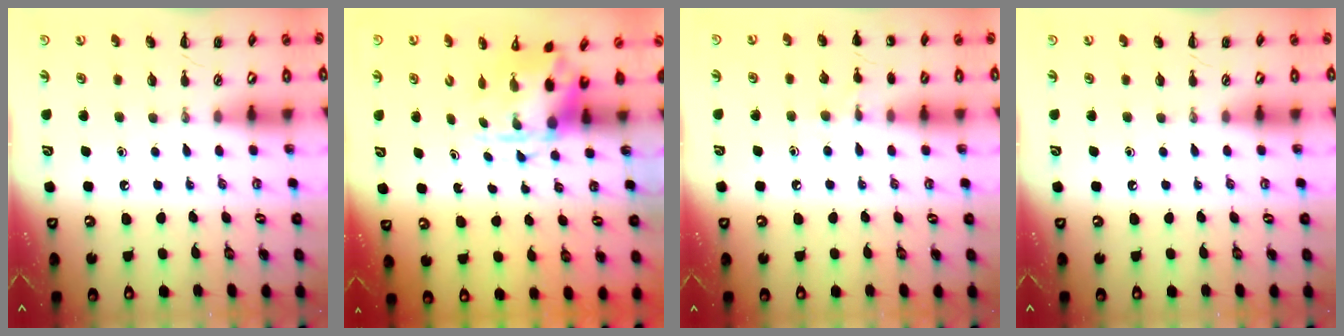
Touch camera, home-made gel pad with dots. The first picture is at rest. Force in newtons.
{"total": 3.7, "press": 3.6, "slide": 0.9}
{"total": 6.6, "press": 6.3, "slide": 2.0}
{"total": 0.0}